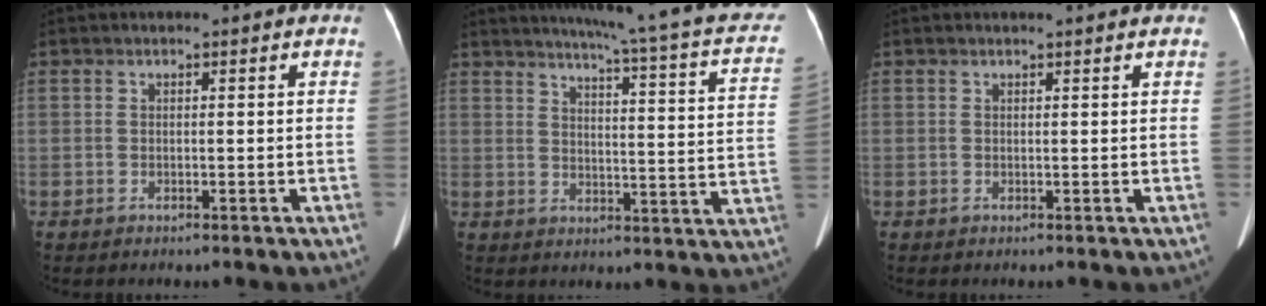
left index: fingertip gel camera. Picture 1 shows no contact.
{"total": 21.0, "force": [17.2, 1.0, 12.0], "torque": [-0.165, -0.043, 0.190]}
{"total": 1.6, "force": [1.5, -0.1, 0.5], "torque": [-0.013, 0.005, 0.018]}